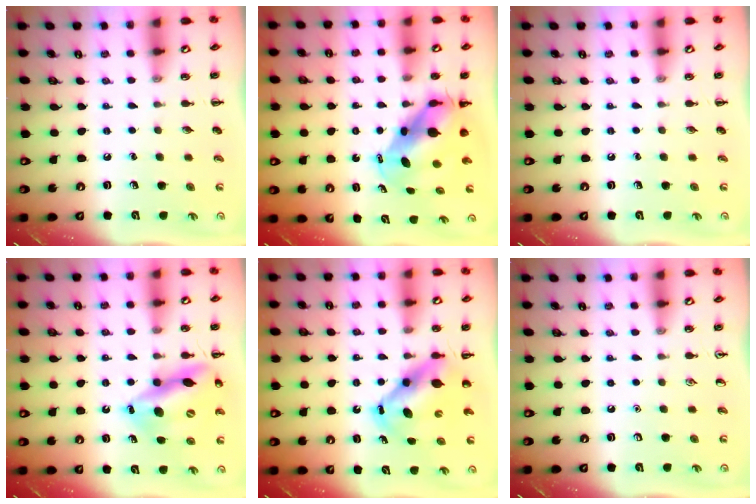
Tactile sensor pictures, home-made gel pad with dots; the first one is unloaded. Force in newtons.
{"total": 7.3, "press": 7.0, "slide": 2.1}
{"total": 0.0}
{"total": 15.7, "press": 15.0, "slide": 4.5}
{"total": 6.9, "press": 6.8, "slide": 1.6}
{"total": 0.0}